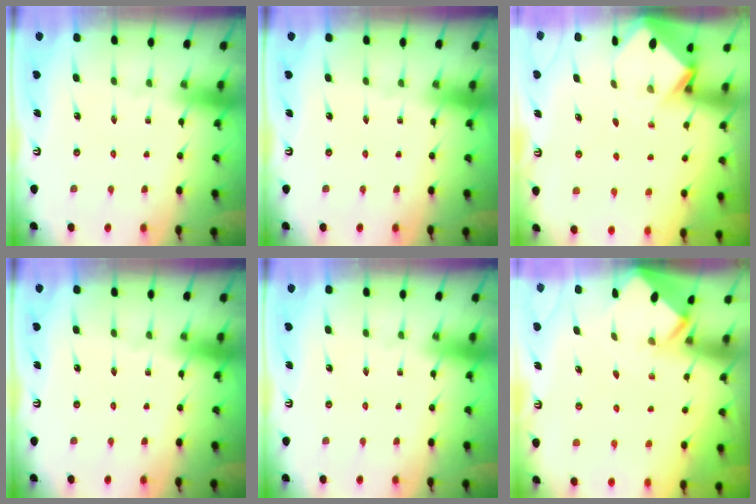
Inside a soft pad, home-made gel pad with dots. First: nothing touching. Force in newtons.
{"total": 0.0}
{"total": 2.9, "press": 2.9, "slide": 0.2}
{"total": 0.0}
{"total": 0.0}
{"total": 2.0, "press": 2.0, "slide": 0.0}